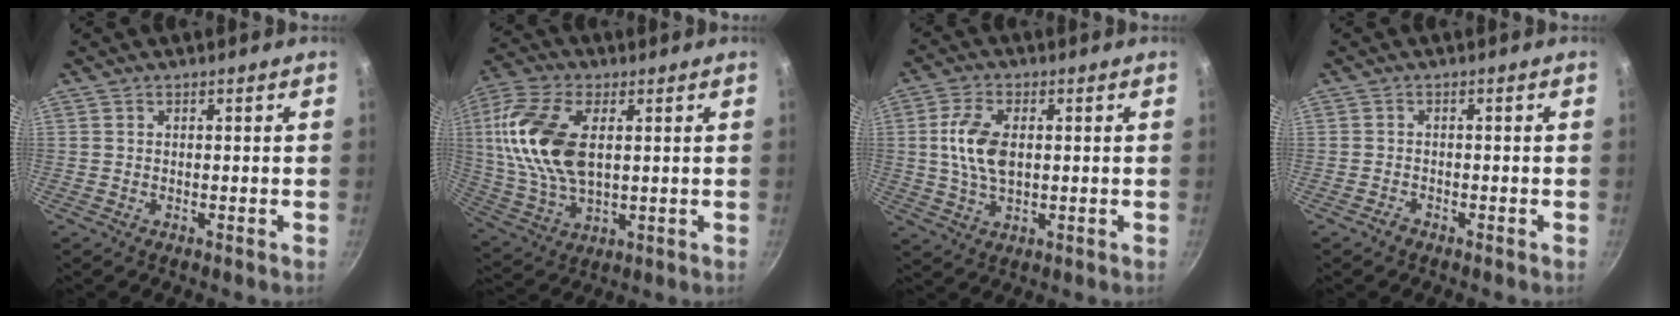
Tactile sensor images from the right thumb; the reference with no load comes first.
{"total": 17.3, "force": [3.3, 9.6, 14.0], "torque": [-0.273, -0.003, 0.062]}
{"total": 8.9, "force": [0.9, 5.0, 7.3], "torque": [-0.139, 0.004, 0.015]}
{"total": 1.3, "force": [-1.1, 0.7, 0.4], "torque": [-0.008, 0.012, -0.020]}